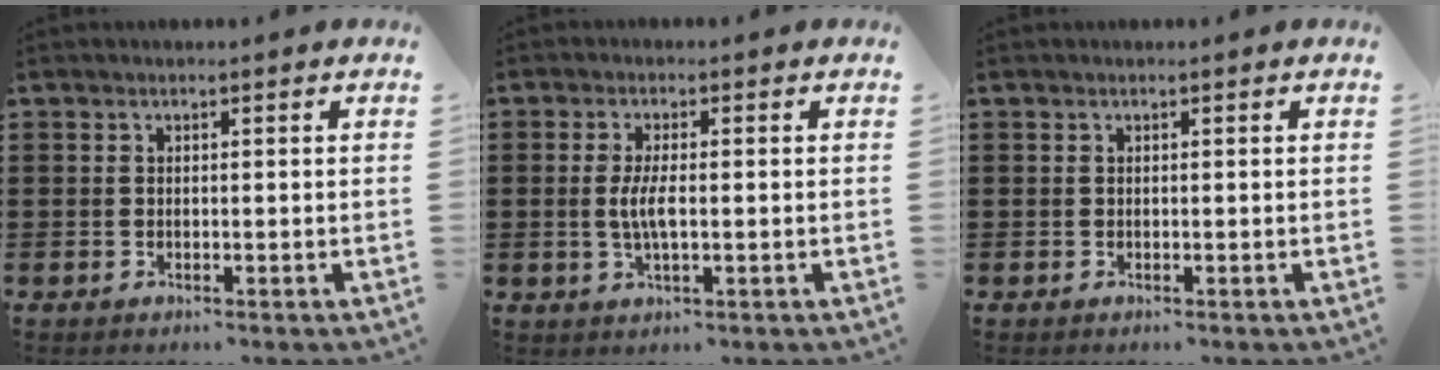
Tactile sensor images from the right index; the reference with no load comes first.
{"total": 4.2, "force": [-0.3, 1.1, 4.1], "torque": [-0.094, -0.008, -0.014]}
{"total": 0.0}